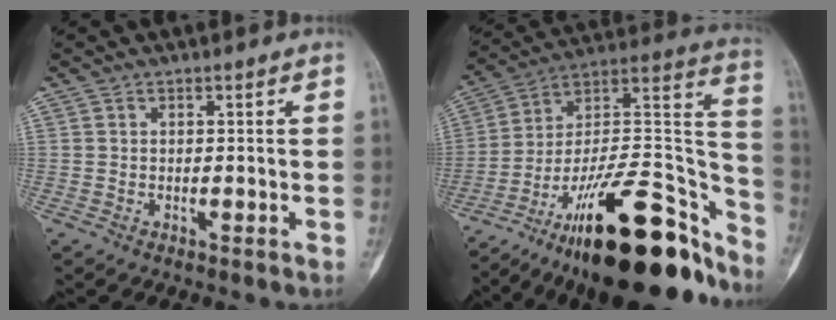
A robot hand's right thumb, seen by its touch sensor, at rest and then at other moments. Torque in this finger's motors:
{"motor_torque": [3.68, 1.33, 1.14, -1.63, 0.74]}